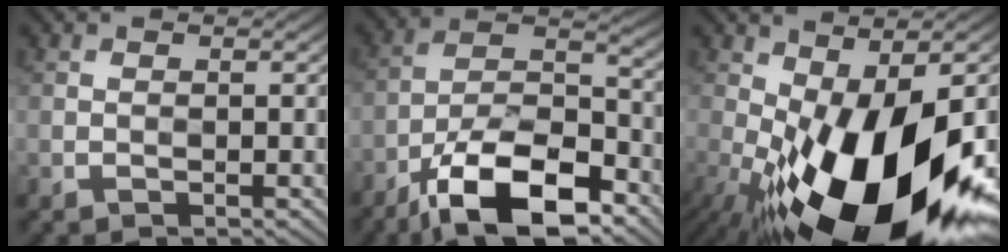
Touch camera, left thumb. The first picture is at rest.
{"total": 16.4, "force": [-10.6, 6.5, 10.7], "torque": [-0.192, -0.007, -0.198]}
{"total": 20.1, "force": [-6.7, 8.9, 16.8], "torque": [-0.310, -0.038, -0.094]}